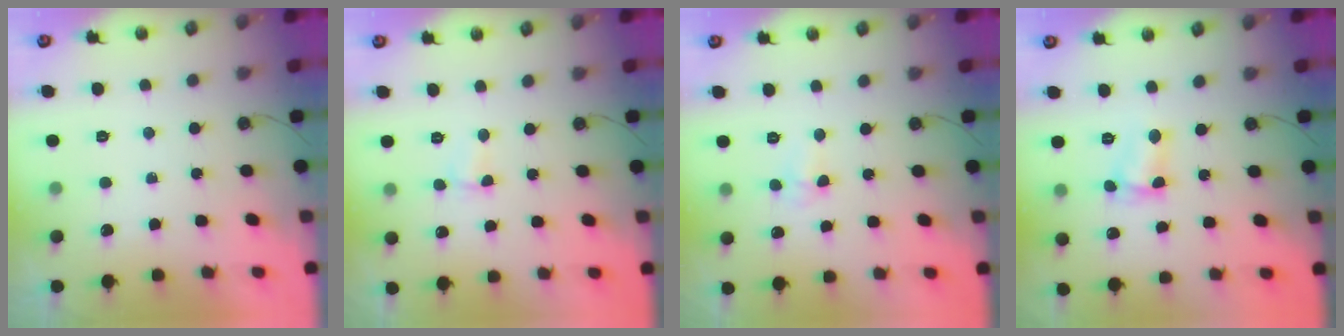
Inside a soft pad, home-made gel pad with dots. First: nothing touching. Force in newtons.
{"total": 2.2, "press": 2.2, "slide": 0.5}
{"total": 4.0, "press": 2.2, "slide": 3.4}
{"total": 3.8, "press": 3.8, "slide": 0.3}